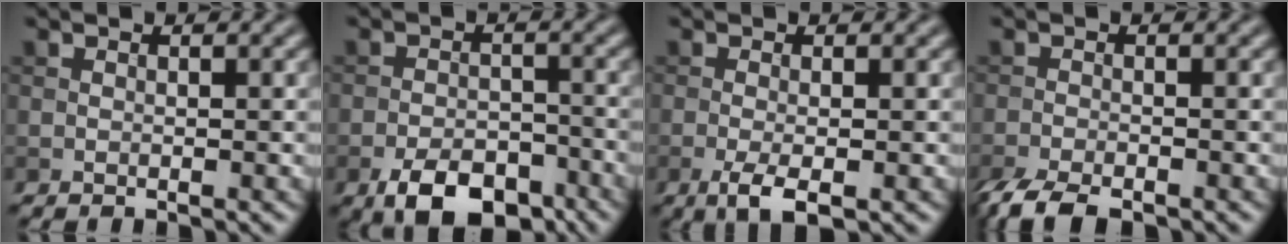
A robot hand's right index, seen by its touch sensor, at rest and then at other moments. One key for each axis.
{"total": 6.6, "fx": -4.2, "fy": 3.3, "fz": 3.9, "tx": -0.058, "ty": -0.005, "tz": -0.071}
{"total": 2.8, "fx": -1.2, "fy": 0.7, "fz": 2.5, "tx": -0.052, "ty": -0.004, "tz": -0.024}
{"total": 4.2, "fx": -3.3, "fy": 1.2, "fz": 2.2, "tx": -0.038, "ty": -0.011, "tz": -0.069}